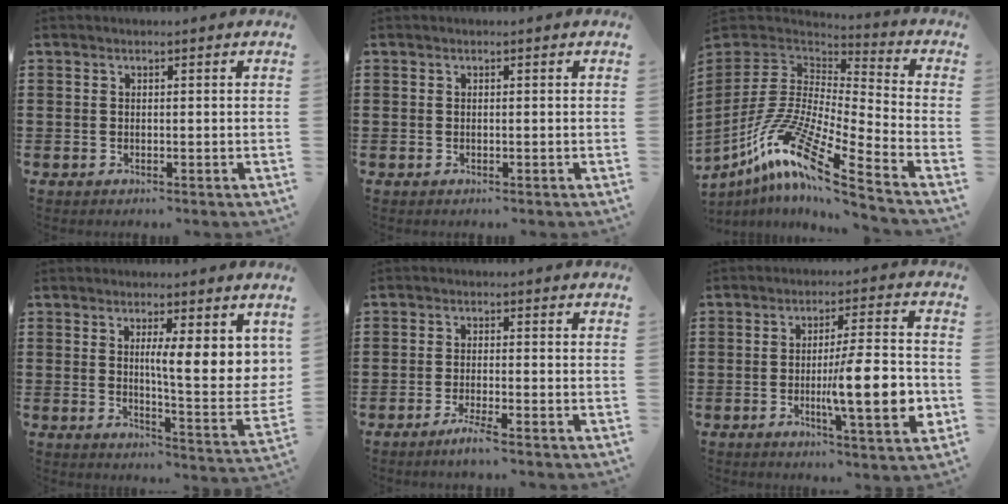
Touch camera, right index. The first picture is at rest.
{"total": 0.0}
{"total": 14.0, "force": [-9.7, 1.7, 10.0], "torque": [-0.217, -0.003, -0.197]}
{"total": 8.1, "force": [2.8, 1.7, 7.5], "torque": [-0.115, -0.023, 0.040]}
{"total": 3.0, "force": [-2.0, -0.2, 2.2], "torque": [-0.050, -0.013, -0.038]}
{"total": 12.2, "force": [-2.4, 2.3, 11.8], "torque": [-0.174, -0.013, -0.042]}